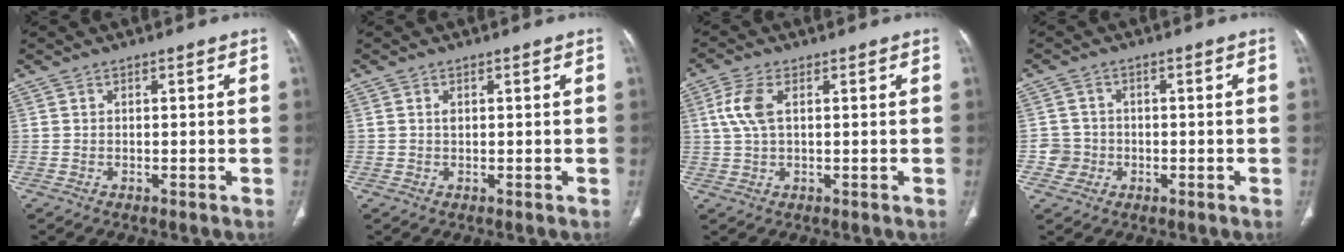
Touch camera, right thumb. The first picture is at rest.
{"total": 1.0, "force": [0.4, 0.6, 0.7], "torque": [-0.013, 0.002, 0.009]}
{"total": 5.7, "force": [1.3, 2.7, 4.8], "torque": [-0.125, 0.011, 0.027]}
{"total": 3.6, "force": [-0.8, 3.5, 0.2], "torque": [0.021, 0.011, -0.019]}